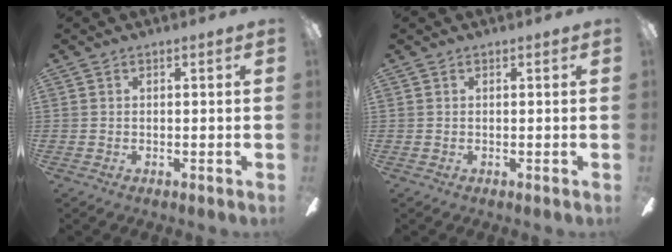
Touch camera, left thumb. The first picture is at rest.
{"total": 0.0}